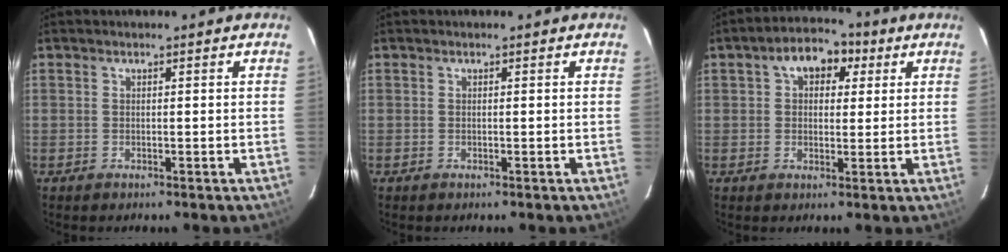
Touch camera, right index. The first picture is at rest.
{"total": 0.0}
{"total": 7.7, "force": [3.0, 5.1, 4.9], "torque": [-0.077, 0.029, 0.044]}